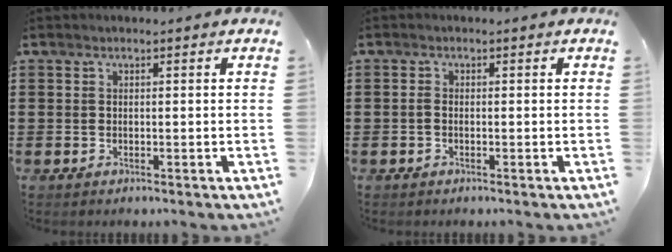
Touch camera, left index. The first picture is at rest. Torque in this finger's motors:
{"motor_torque": [0.00, 0.05, 0.00, 0.01]}